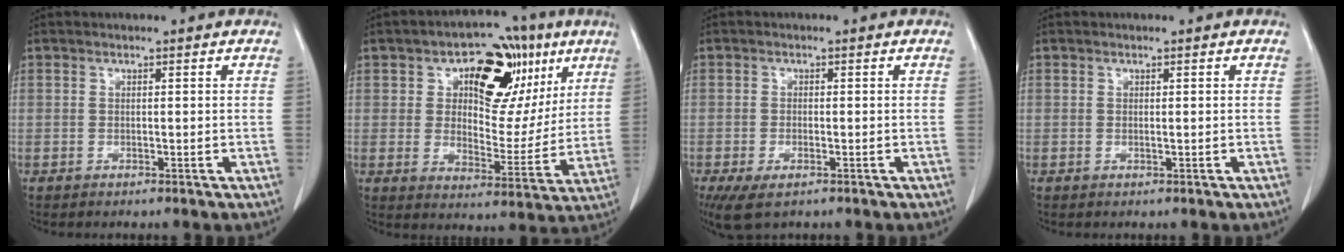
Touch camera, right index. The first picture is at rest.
{"total": 16.1, "force": [6.9, 9.4, 11.1], "torque": [-0.134, 0.025, 0.103]}
{"total": 5.2, "force": [-3.3, 2.0, 3.6], "torque": [-0.068, -0.012, -0.053]}
{"total": 0.0}